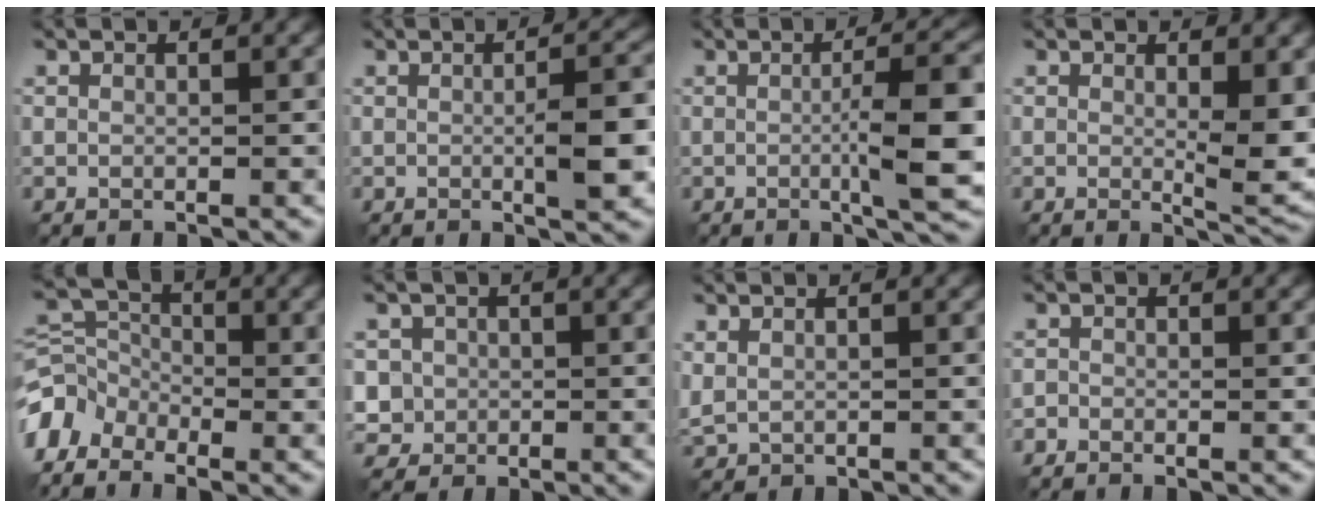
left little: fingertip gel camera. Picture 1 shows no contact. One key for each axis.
{"total": 4.8, "fx": -0.5, "fy": 1.1, "fz": 4.7, "tx": -0.071, "ty": 0.005, "tz": -0.010}
{"total": 7.5, "fx": -0.7, "fy": 1.6, "fz": 7.3, "tx": -0.105, "ty": 0.005, "tz": -0.014}
{"total": 4.7, "fx": 0.9, "fy": 1.4, "fz": 4.4, "tx": -0.064, "ty": -0.013, "tz": 0.019}
{"total": 4.8, "fx": -3.6, "fy": 2.9, "fz": 1.2, "tx": -0.021, "ty": 0.009, "tz": -0.082}
{"total": 2.6, "fx": 0.0, "fy": 2.6, "fz": 0.4, "tx": -0.017, "ty": -0.005, "tz": 0.007}
{"total": 1.4, "fx": 0.8, "fy": 0.8, "fz": 0.9, "tx": -0.025, "ty": 0.004, "tz": 0.023}
{"total": 0.8, "fx": -0.7, "fy": 0.4, "fz": 0.0, "tx": 0.003, "ty": -0.004, "tz": -0.014}